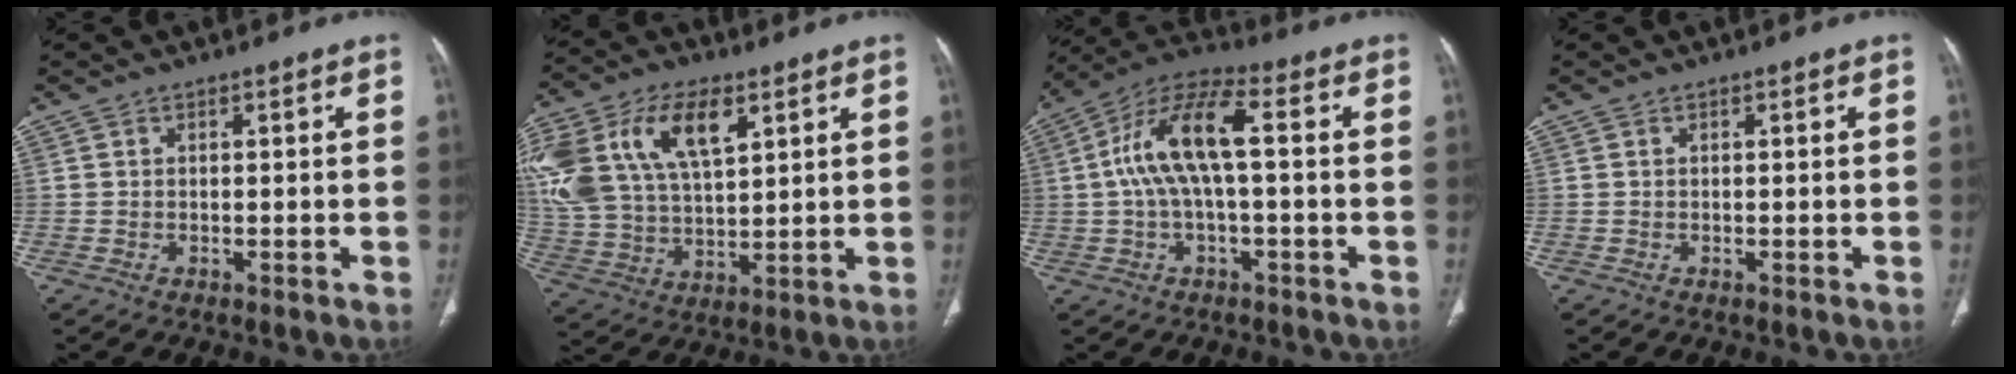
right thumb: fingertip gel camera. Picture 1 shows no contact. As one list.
[{"total": 24.9, "force": [9.9, 14.1, 18.0], "torque": [-0.399, 0.013, 0.189]}, {"total": 12.3, "force": [0.7, 4.5, 11.5], "torque": [-0.241, 0.041, 0.008]}, {"total": 0.0}]